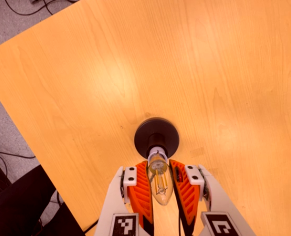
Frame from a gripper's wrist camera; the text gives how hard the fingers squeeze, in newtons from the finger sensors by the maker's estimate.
{"total": 20.3, "left": 21.0, "right": 19.5}